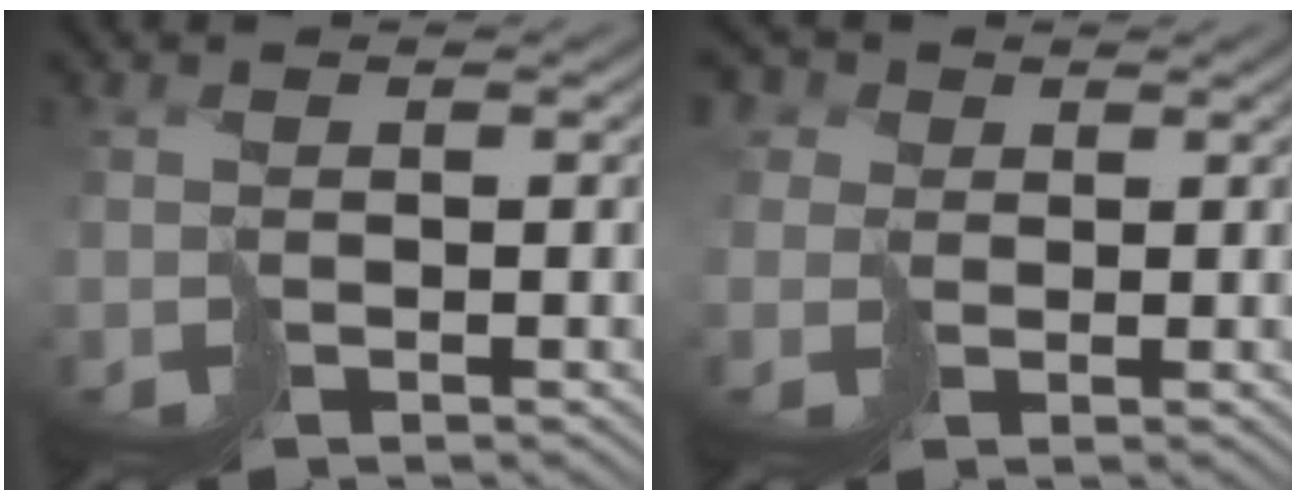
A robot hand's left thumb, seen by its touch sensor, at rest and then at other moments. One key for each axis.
{"total": 3.5, "fx": 1.3, "fy": 3.2, "fz": 0.8, "tx": -0.039, "ty": 0.005, "tz": 0.010}